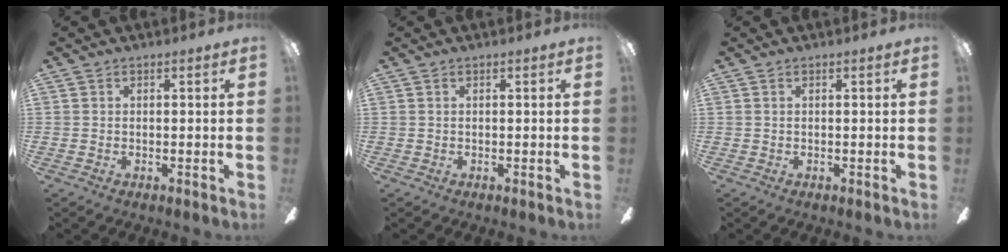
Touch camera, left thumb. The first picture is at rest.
{"total": 0.0}
{"total": 0.0}